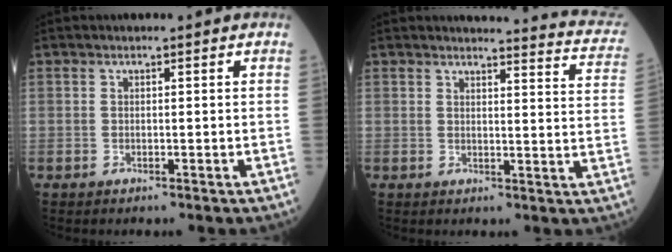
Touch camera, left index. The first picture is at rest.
{"total": 12.6, "force": [12.4, 1.0, 2.3], "torque": [-0.003, -0.076, 0.104]}